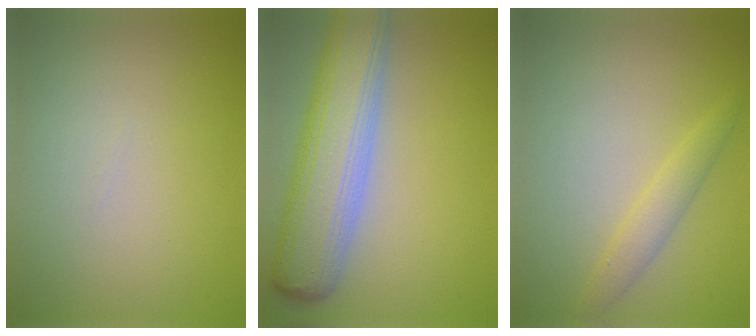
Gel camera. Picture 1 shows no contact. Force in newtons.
{"total": 9.7, "press": 9.7, "slide": 0.6}
{"total": 2.0, "press": 2.0, "slide": 0.1}